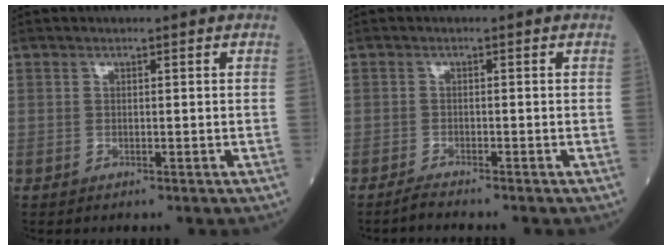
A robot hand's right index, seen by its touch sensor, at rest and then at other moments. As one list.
[{"total": 1.8, "force": [-1.7, -0.5, 0.4], "torque": [-0.016, -0.006, -0.029]}]